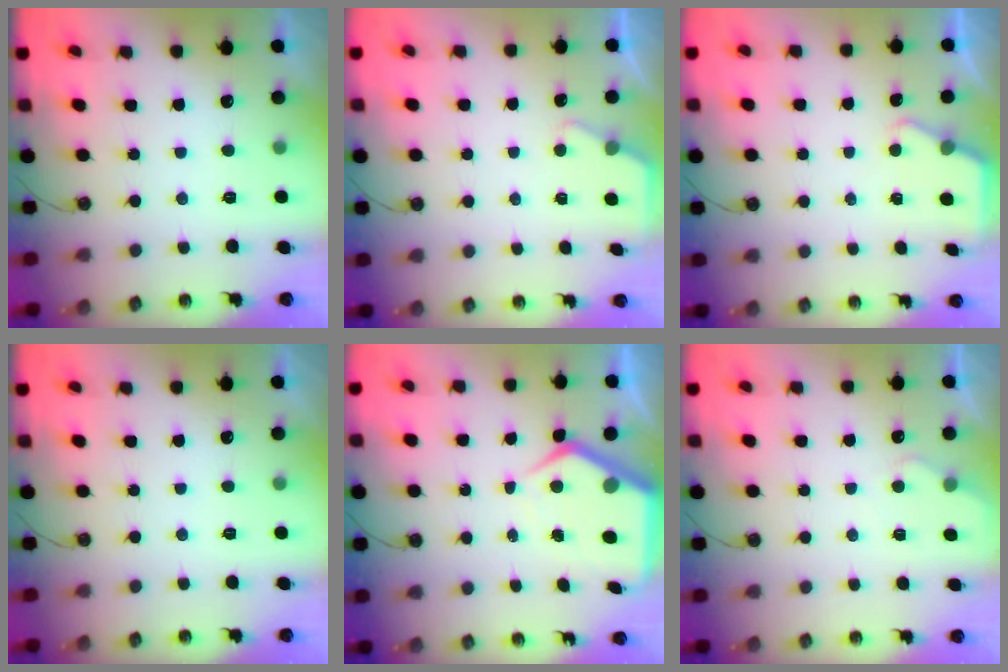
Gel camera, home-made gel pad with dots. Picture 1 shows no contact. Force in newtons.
{"total": 2.2, "press": 2.2, "slide": 0.3}
{"total": 2.7, "press": 2.7, "slide": 0.2}
{"total": 0.0}
{"total": 7.3, "press": 7.2, "slide": 0.7}
{"total": 3.5, "press": 3.4, "slide": 0.5}